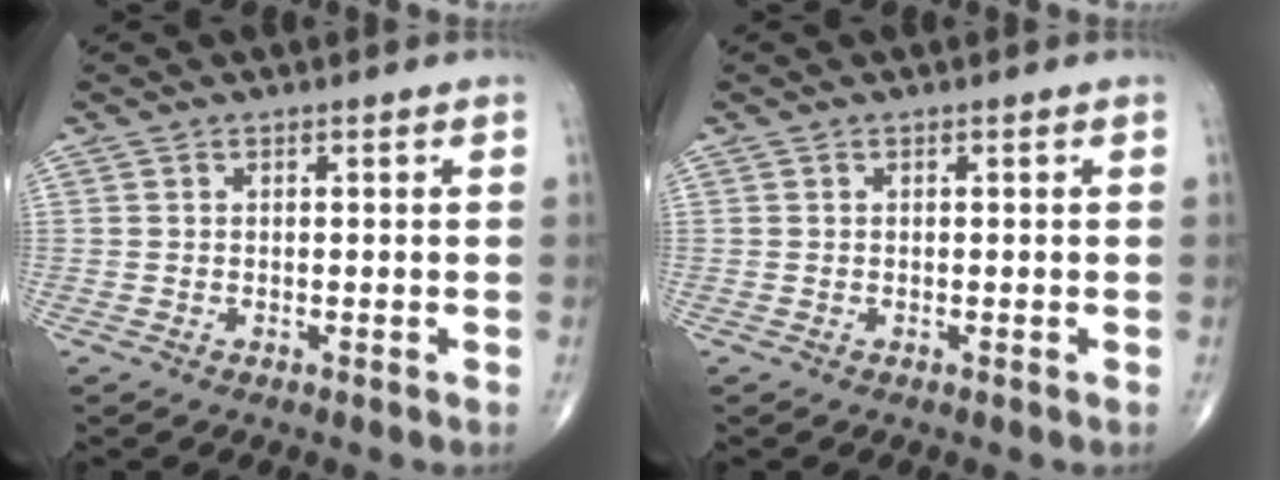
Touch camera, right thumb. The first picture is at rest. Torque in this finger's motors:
{"motor_torque": [-0.01, -0.01, 0.01, 0.02, 0.00]}